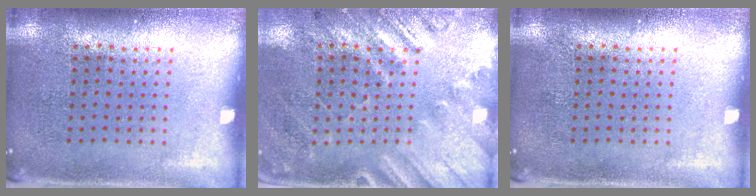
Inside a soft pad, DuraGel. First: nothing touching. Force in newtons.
{"total": 2.5, "press": 1.8, "slide": 1.7}
{"total": 0.0}